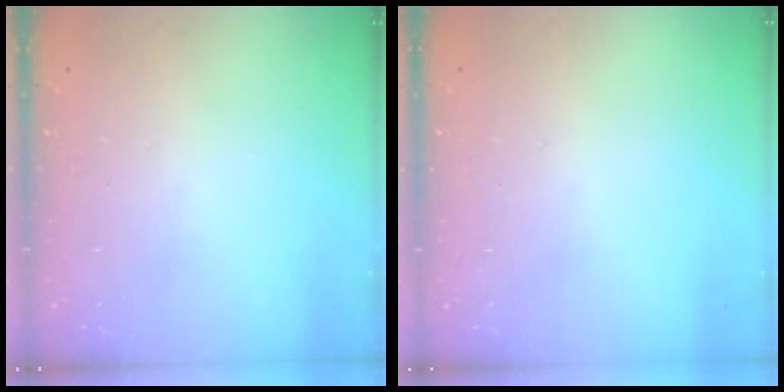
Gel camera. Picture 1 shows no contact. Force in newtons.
{"total": 0.0}